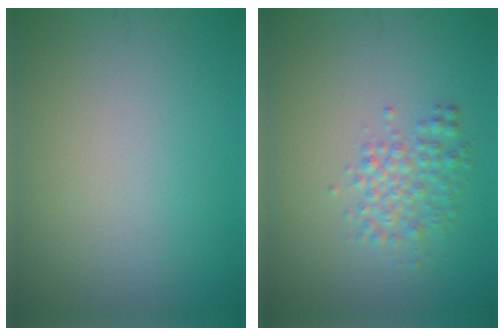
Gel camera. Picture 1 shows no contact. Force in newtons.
{"total": 2.5, "press": 2.5, "slide": 0.0}